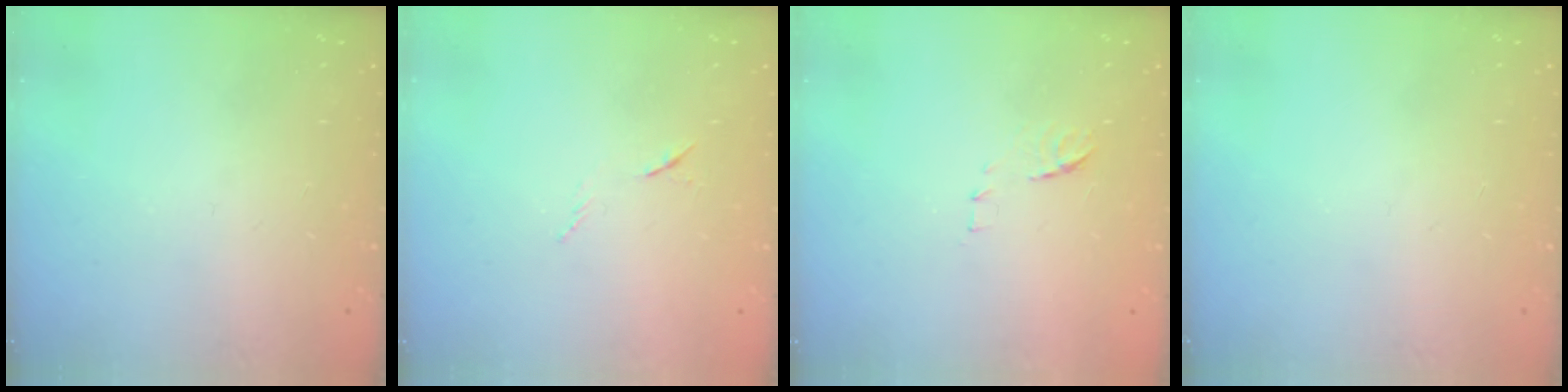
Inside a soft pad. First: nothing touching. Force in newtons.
{"total": 6.2, "press": 6.1, "slide": 0.9}
{"total": 6.8, "press": 6.8, "slide": 0.5}
{"total": 0.0}